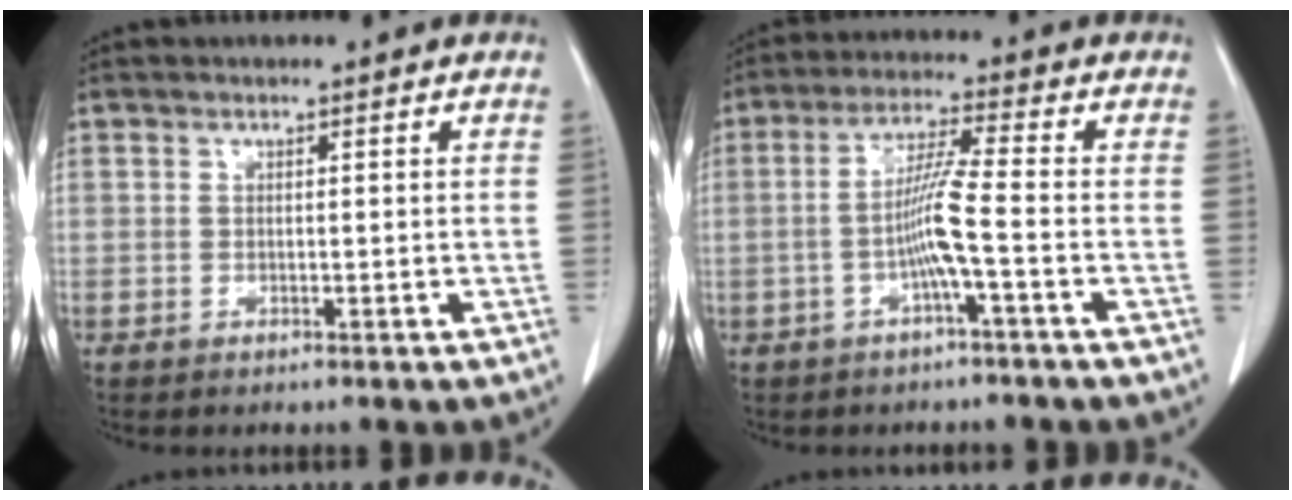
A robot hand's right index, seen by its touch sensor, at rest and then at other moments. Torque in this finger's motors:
{"motor_torque": [0.17, 0.06, 0.07, 0.04]}